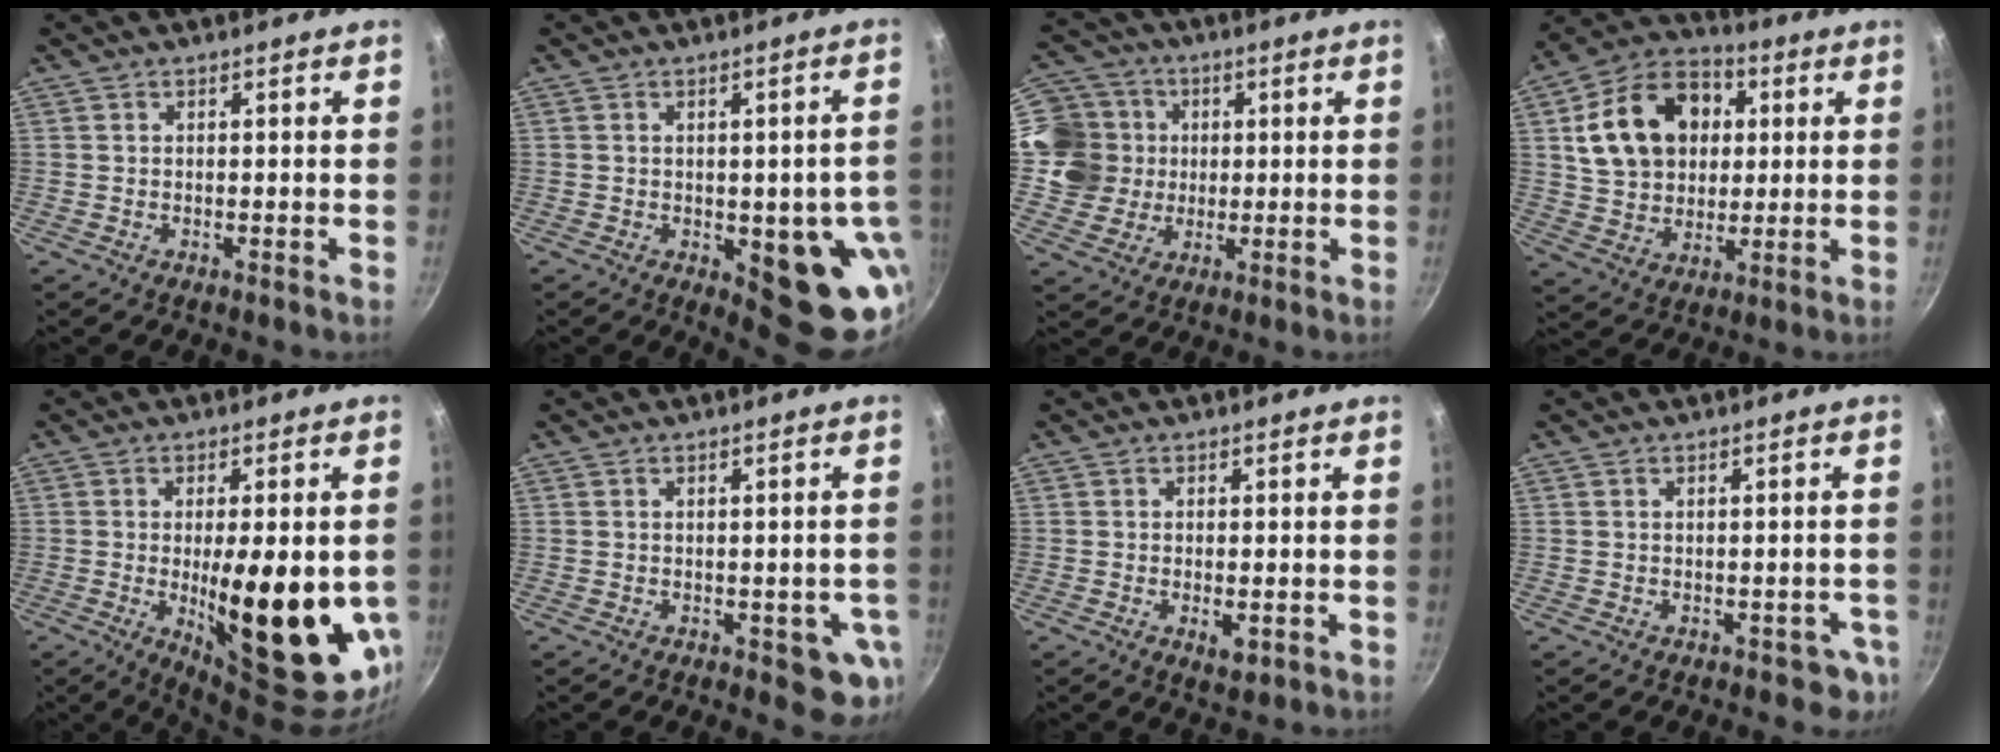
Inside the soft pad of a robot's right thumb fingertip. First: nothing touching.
{"total": 13.8, "force": [-2.4, 5.8, 12.3], "torque": [-0.097, -0.006, -0.023]}
{"total": 11.5, "force": [1.0, 11.0, 3.3], "torque": [-0.034, 0.017, 0.012]}
{"total": 18.5, "force": [4.0, 13.9, 11.6], "torque": [-0.173, 0.016, 0.064]}
{"total": 20.7, "force": [-2.7, 6.9, 19.3], "torque": [-0.253, -0.021, -0.026]}
{"total": 6.4, "force": [-1.4, 3.1, 5.4], "torque": [-0.037, 0.005, -0.012]}
{"total": 3.1, "force": [-0.8, 1.5, 2.6], "torque": [-0.041, -0.006, -0.010]}
{"total": 3.8, "force": [-1.2, 2.6, 2.5], "torque": [0.001, 0.018, 0.002]}